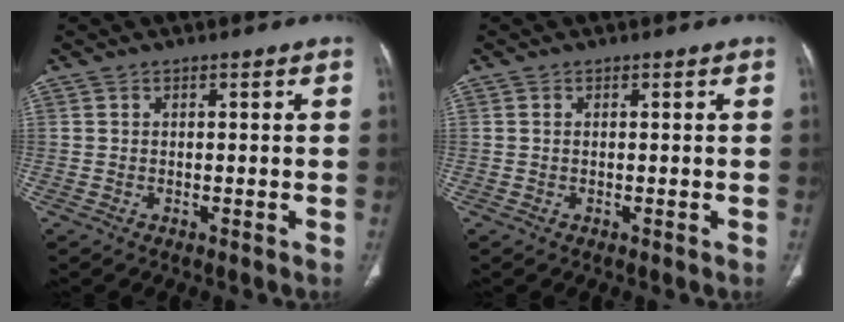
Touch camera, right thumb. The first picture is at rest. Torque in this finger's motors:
{"motor_torque": [-0.08, 0.23, -0.13, 0.47, 0.03]}